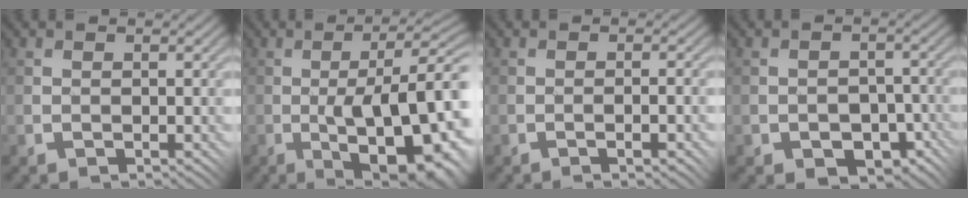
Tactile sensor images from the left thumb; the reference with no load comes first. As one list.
[{"total": 14.5, "force": [-2.6, 4.8, 13.4], "torque": [-0.172, 0.013, -0.031]}, {"total": 3.2, "force": [-1.8, 0.7, 2.5], "torque": [-0.031, 0.011, -0.017]}, {"total": 6.5, "force": [-4.0, 4.1, 3.2], "torque": [-0.044, -0.001, -0.056]}]